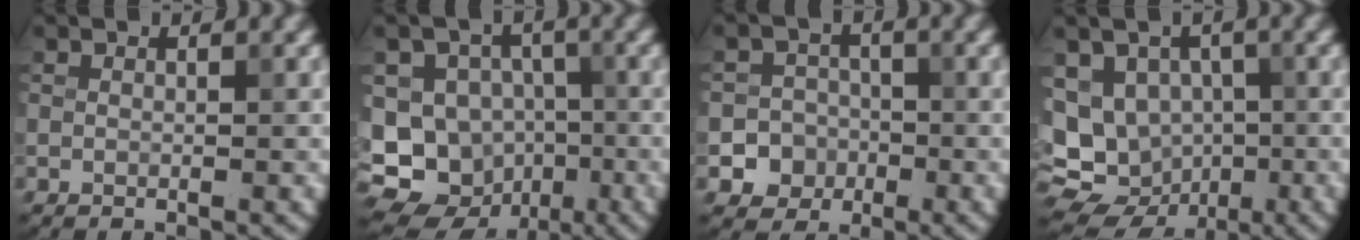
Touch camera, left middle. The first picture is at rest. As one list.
[{"total": 13.2, "force": [-5.4, 11.3, 4.0], "torque": [-0.085, -0.015, -0.086]}, {"total": 4.5, "force": [-1.8, 4.1, 0.6], "torque": [0.025, -0.001, -0.046]}, {"total": 12.2, "force": [-2.9, 10.3, 5.9], "torque": [-0.108, -0.023, -0.038]}]